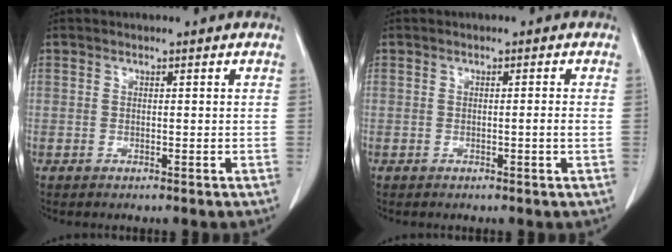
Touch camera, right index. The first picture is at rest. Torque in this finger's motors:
{"motor_torque": [0.32, -0.22, 0.03, 0.03]}